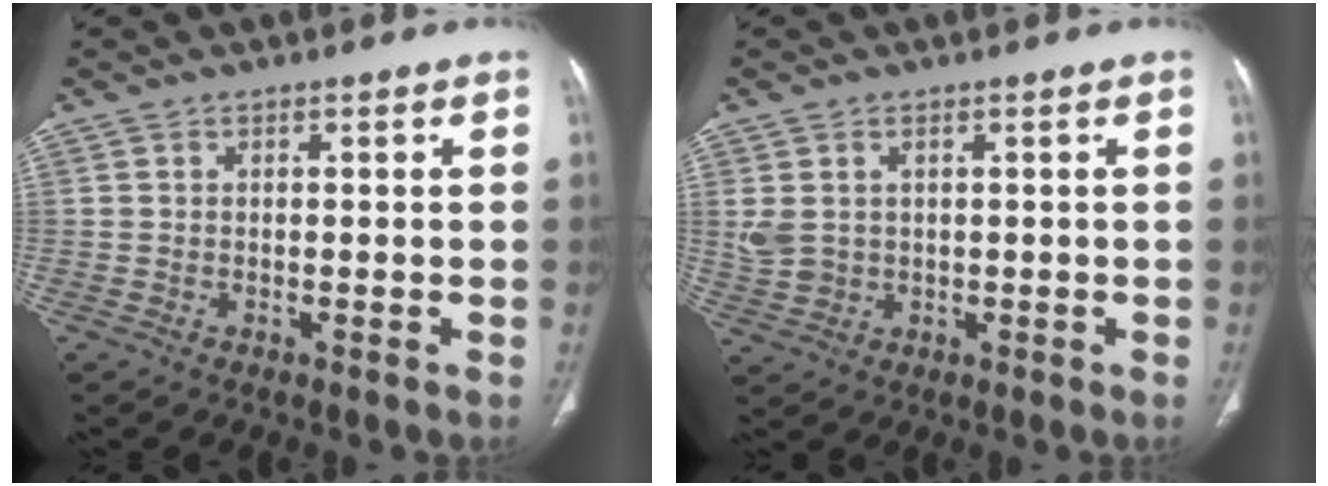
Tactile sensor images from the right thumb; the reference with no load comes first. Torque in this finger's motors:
{"motor_torque": [-0.41, 0.22, 0.27, 0.71, 0.06]}